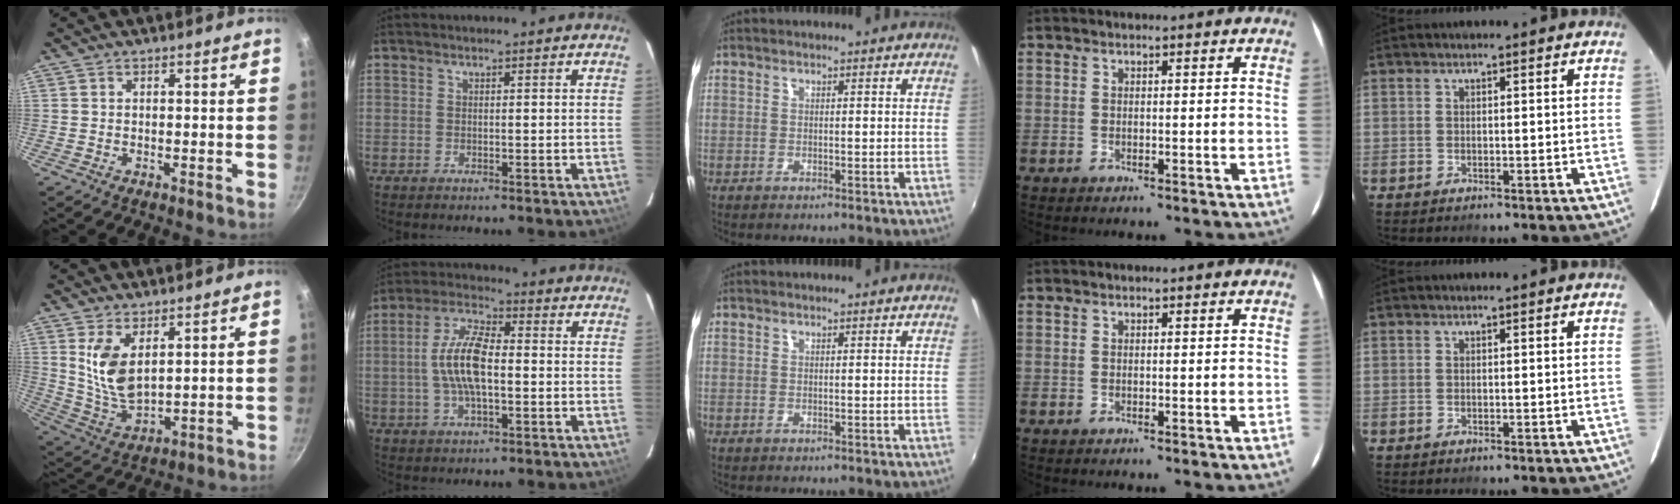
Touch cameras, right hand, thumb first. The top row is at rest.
{"thumb": {"total": 9.9, "force": [3.3, 5.1, 7.8], "torque": [-0.145, -0.034, 0.077]}, "index": {"total": 10.1, "force": [-1.0, 3.9, 9.3], "torque": [-0.188, 0.010, -0.020]}}